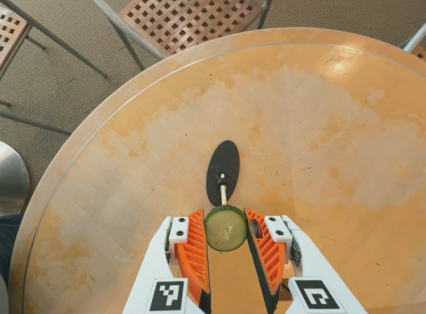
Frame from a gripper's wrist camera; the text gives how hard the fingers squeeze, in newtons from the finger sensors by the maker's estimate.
{"total": 8.1, "left": 7.8, "right": 8.3}